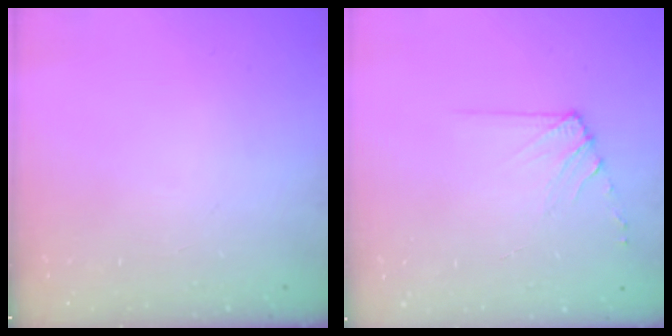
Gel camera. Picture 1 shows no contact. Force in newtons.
{"total": 6.8, "press": 6.7, "slide": 0.8}